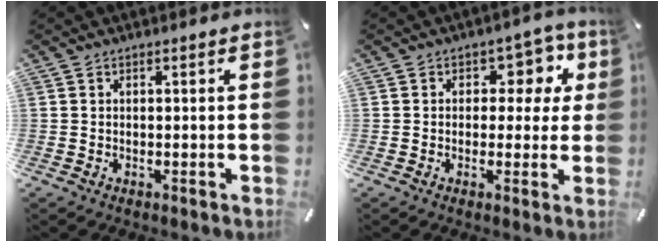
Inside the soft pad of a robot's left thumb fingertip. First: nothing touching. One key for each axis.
{"total": 7.9, "fx": 2.6, "fy": 5.8, "fz": 4.7, "tx": -0.052, "ty": -0.015, "tz": 0.037}